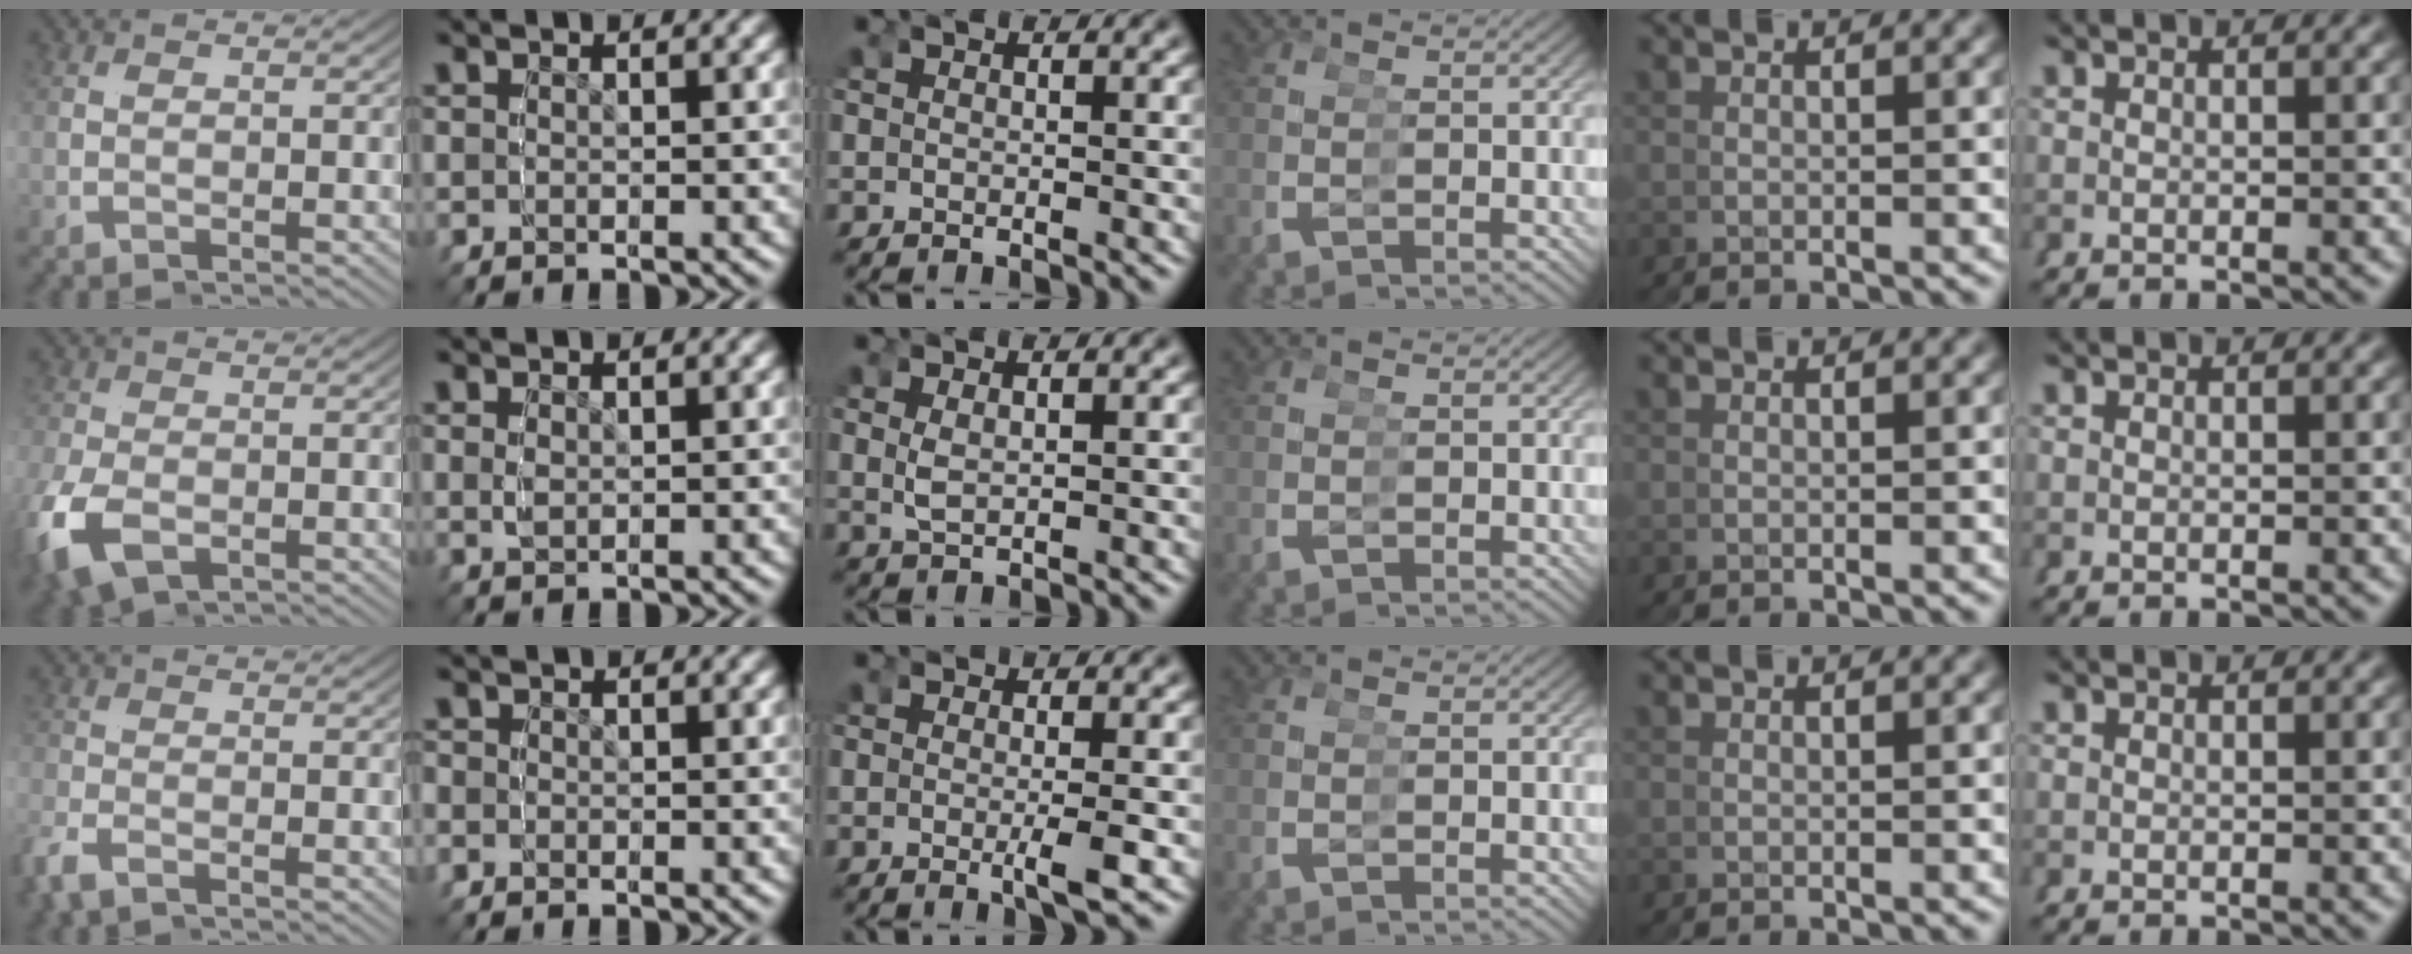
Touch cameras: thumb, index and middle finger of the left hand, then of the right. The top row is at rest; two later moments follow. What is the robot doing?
{"motion": "grasp_and_lifting", "object": "glasses"}